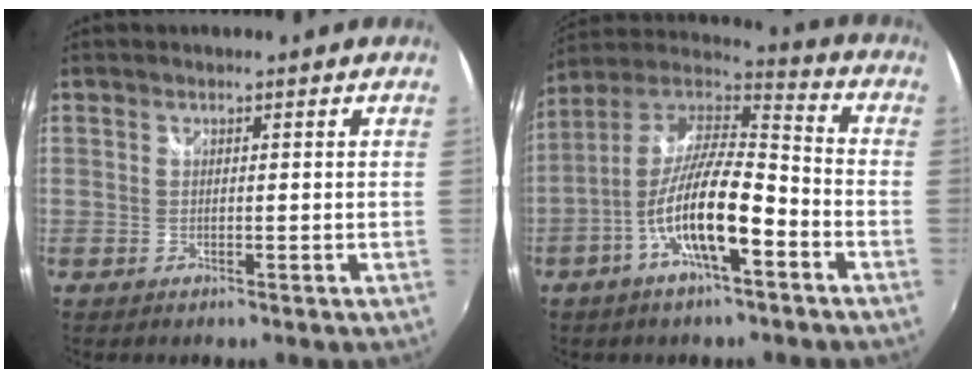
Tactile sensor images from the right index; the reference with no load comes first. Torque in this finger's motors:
{"motor_torque": [1.28, -0.86, 1.05, 0.21]}